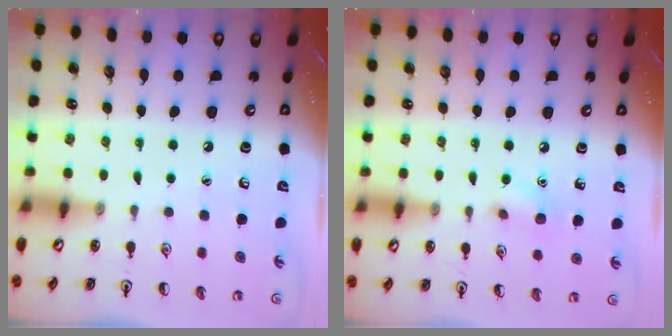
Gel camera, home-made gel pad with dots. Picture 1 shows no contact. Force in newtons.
{"total": 6.6, "press": 6.3, "slide": 2.0}